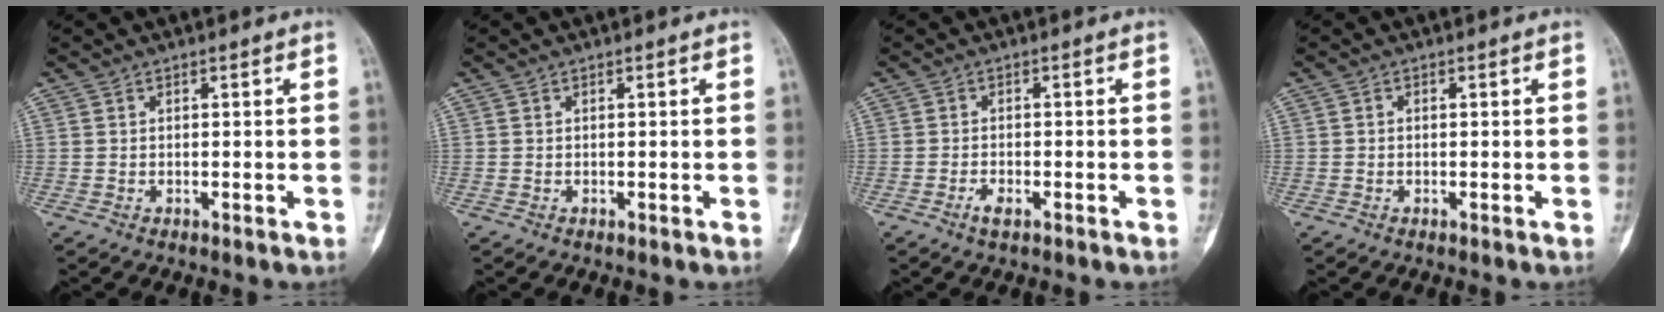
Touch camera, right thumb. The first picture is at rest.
{"total": 0.0}
{"total": 2.1, "force": [-1.3, 0.7, 1.5], "torque": [-0.028, 0.003, -0.027]}
{"total": 0.0}